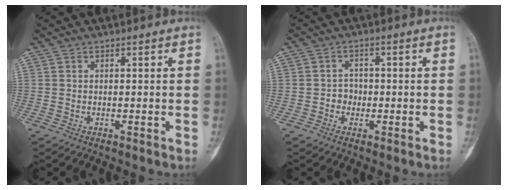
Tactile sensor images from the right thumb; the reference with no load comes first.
{"total": 2.5, "force": [-0.7, 2.2, 0.9], "torque": [0.003, 0.010, -0.018]}